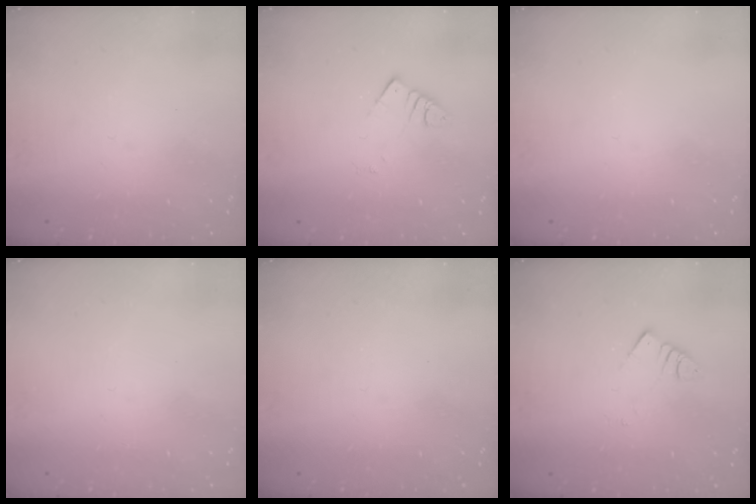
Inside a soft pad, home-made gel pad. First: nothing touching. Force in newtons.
{"total": 2.6, "press": 2.6, "slide": 0.1}
{"total": 0.0}
{"total": 1.8, "press": 1.7, "slide": 0.1}
{"total": 0.0}
{"total": 3.1, "press": 3.1, "slide": 0.5}